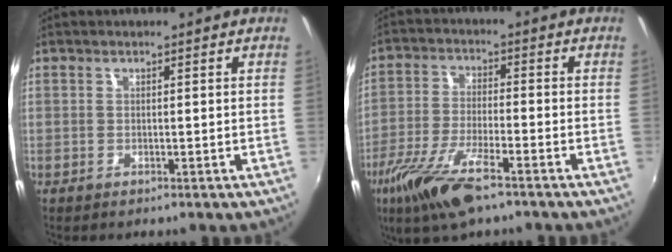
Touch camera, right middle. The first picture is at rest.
{"total": 12.6, "force": [-8.1, 2.9, 9.3], "torque": [-0.201, -0.033, -0.156]}